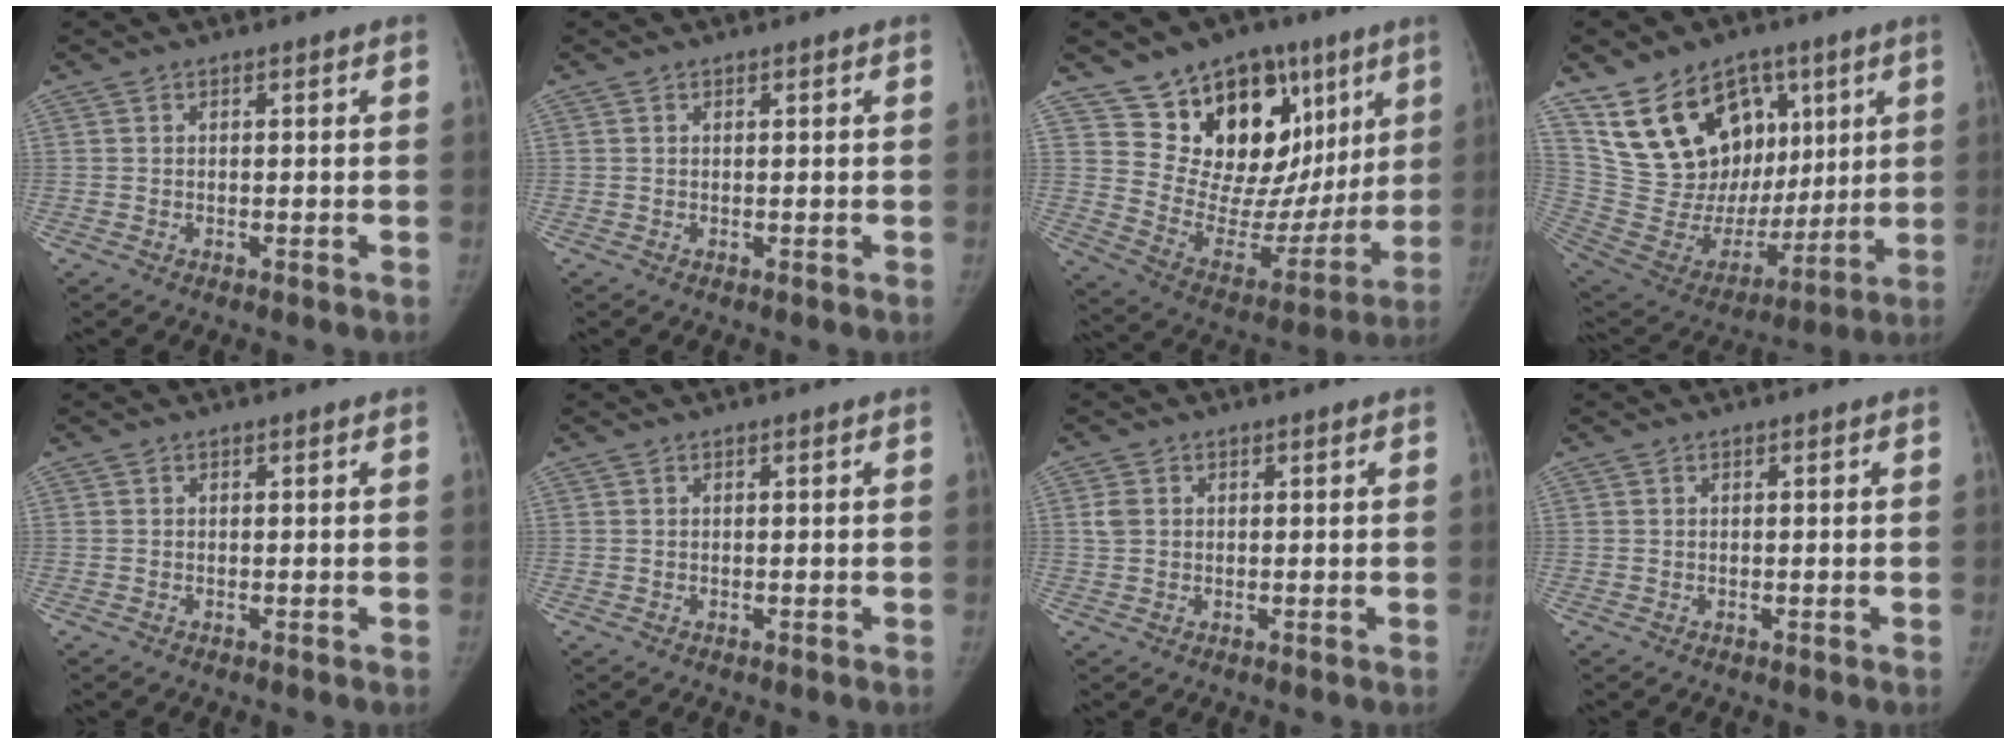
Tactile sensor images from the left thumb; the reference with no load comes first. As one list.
[{"total": 0.0}, {"total": 24.6, "force": [12.1, 15.6, 14.7], "torque": [-0.141, -0.024, 0.203]}, {"total": 24.3, "force": [11.1, 16.4, 14.1], "torque": [-0.201, -0.015, 0.212]}, {"total": 0.0}, {"total": 0.0}, {"total": 2.3, "force": [0.5, 1.9, 1.3], "torque": [-0.027, 0.003, 0.010]}, {"total": 0.0}]